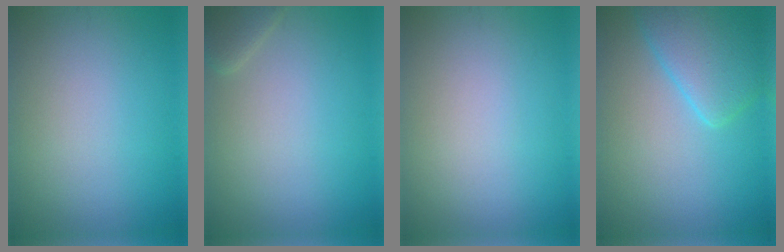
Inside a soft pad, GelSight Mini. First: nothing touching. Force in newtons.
{"total": 1.6, "press": 1.6, "slide": 0.1}
{"total": 0.0}
{"total": 5.6, "press": 5.6, "slide": 0.2}